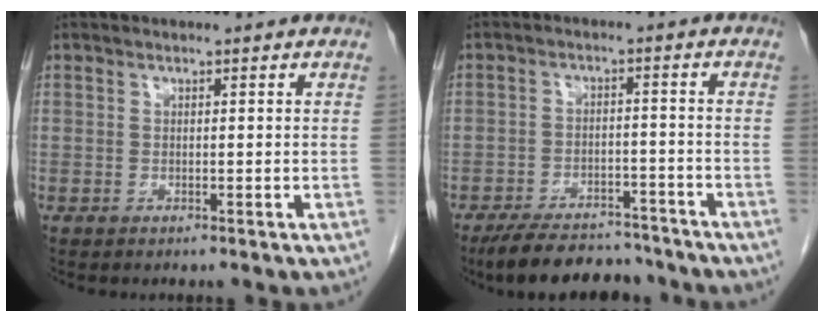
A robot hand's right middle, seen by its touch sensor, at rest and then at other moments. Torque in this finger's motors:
{"motor_torque": [0.57, -0.40, 0.16, 0.04]}